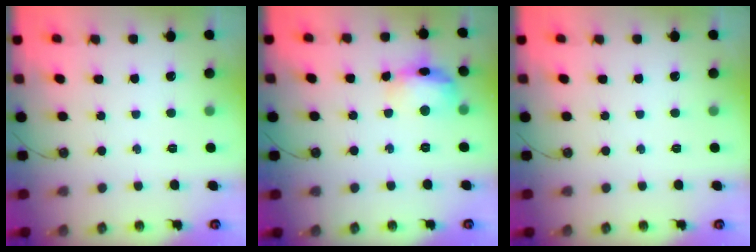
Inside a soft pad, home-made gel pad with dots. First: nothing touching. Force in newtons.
{"total": 13.7, "press": 13.6, "slide": 1.2}
{"total": 0.0}